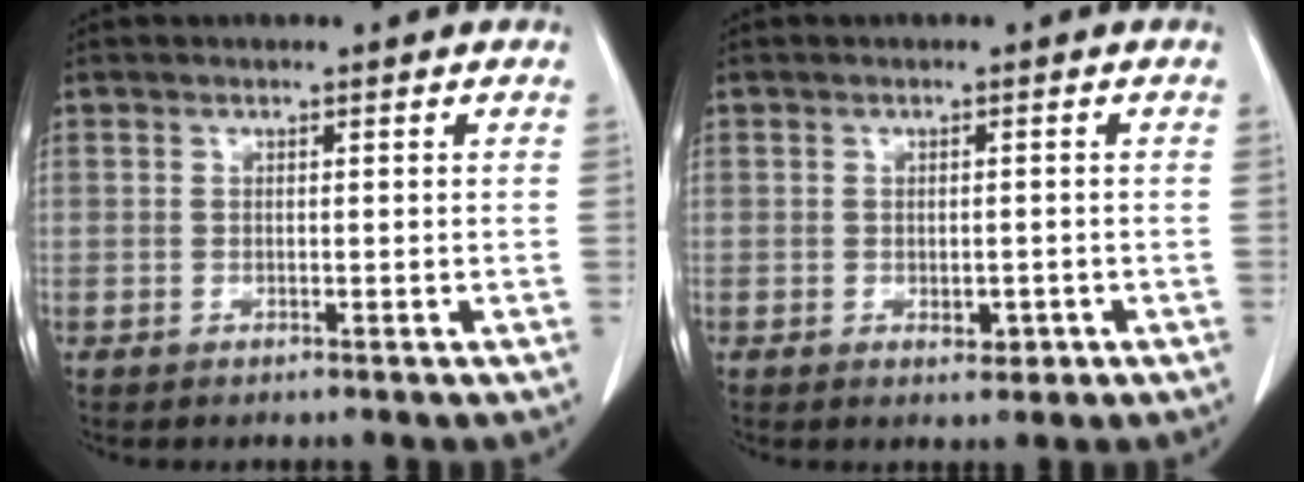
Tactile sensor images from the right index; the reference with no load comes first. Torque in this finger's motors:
{"motor_torque": [-0.06, 0.13, -0.02, 0.00]}